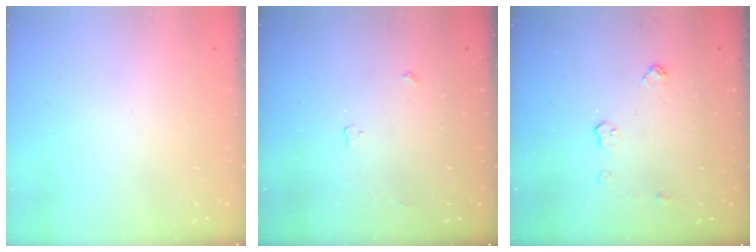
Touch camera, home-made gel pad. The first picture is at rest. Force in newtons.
{"total": 3.0, "press": 2.9, "slide": 0.5}
{"total": 6.4, "press": 6.4, "slide": 0.2}